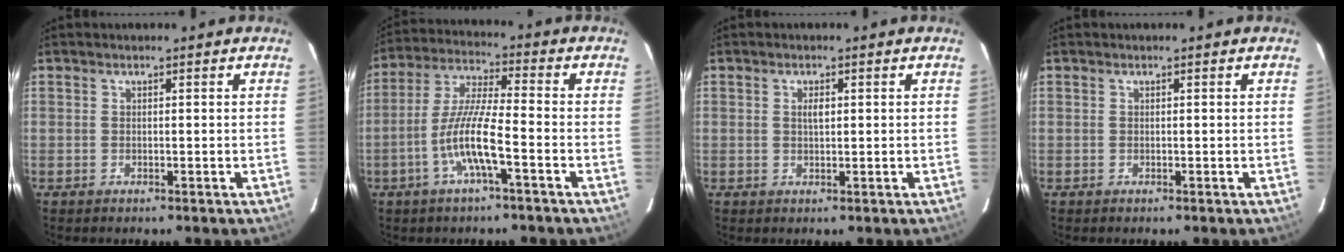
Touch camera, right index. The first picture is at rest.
{"total": 9.9, "force": [-3.9, 0.7, 9.1], "torque": [-0.194, 0.002, -0.077]}
{"total": 1.6, "force": [0.4, 0.7, 1.3], "torque": [-0.024, 0.002, 0.007]}
{"total": 0.0}